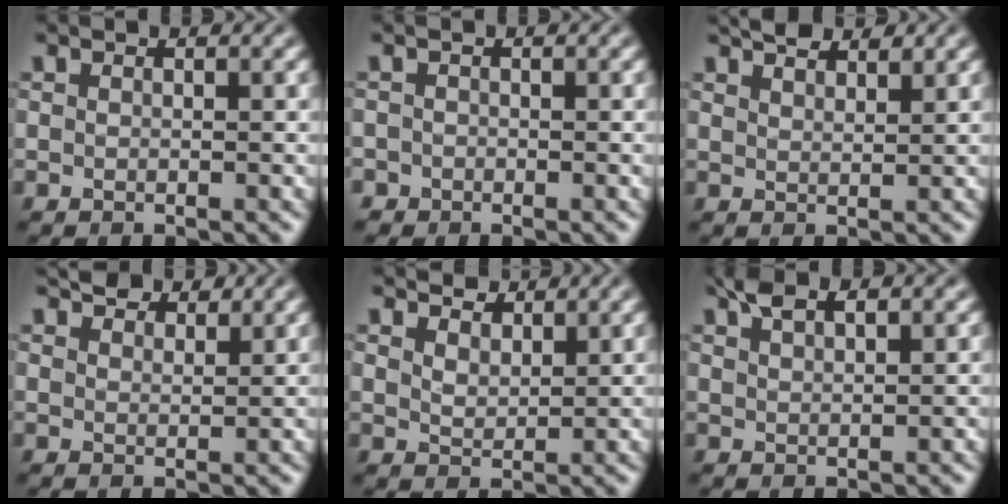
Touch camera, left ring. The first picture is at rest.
{"total": 0.9, "force": [-0.5, 0.8, -0.2], "torque": [0.012, -0.002, -0.012]}
{"total": 3.0, "force": [2.7, 0.6, 1.1], "torque": [-0.016, 0.004, 0.043]}
{"total": 3.0, "force": [2.7, 1.1, 0.9], "torque": [-0.016, 0.008, 0.041]}
{"total": 3.0, "force": [2.6, 1.2, 1.0], "torque": [-0.028, -0.002, 0.041]}
{"total": 2.9, "force": [2.0, 1.0, 1.9], "torque": [-0.033, 0.007, 0.036]}